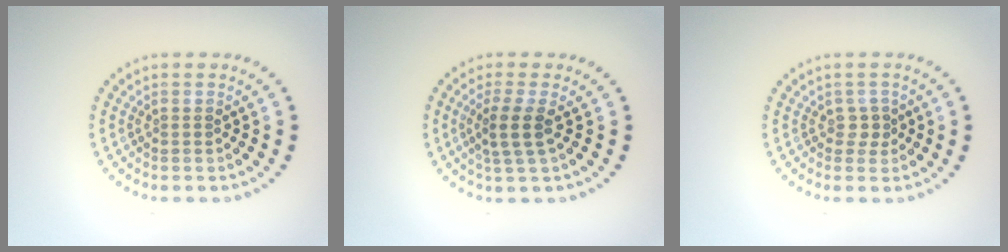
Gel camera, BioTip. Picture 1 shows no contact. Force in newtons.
{"total": 2.5, "press": 2.0, "slide": 1.4}
{"total": 1.1, "press": 0.8, "slide": 0.7}